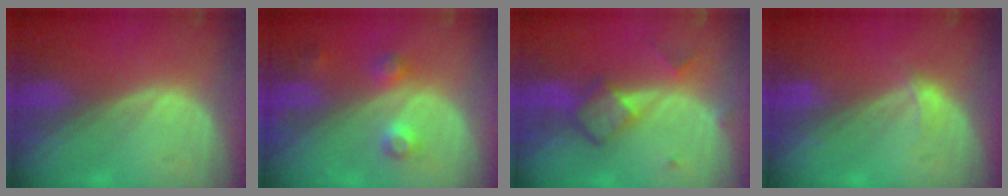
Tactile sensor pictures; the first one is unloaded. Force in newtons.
{"total": 3.8, "press": 3.5, "slide": 1.4}
{"total": 5.1, "press": 5.1, "slide": 0.4}
{"total": 1.2, "press": 1.2, "slide": 0.1}